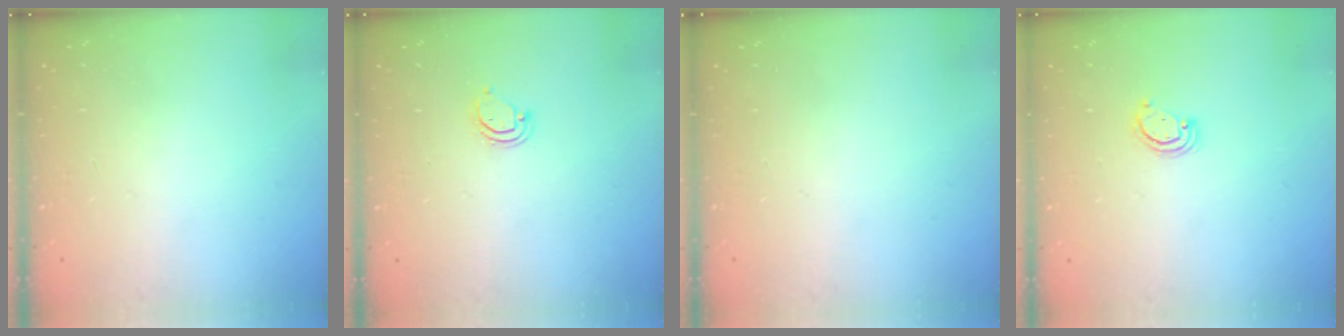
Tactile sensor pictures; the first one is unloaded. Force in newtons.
{"total": 3.6, "press": 3.5, "slide": 0.4}
{"total": 0.0}
{"total": 3.2, "press": 3.2, "slide": 0.3}